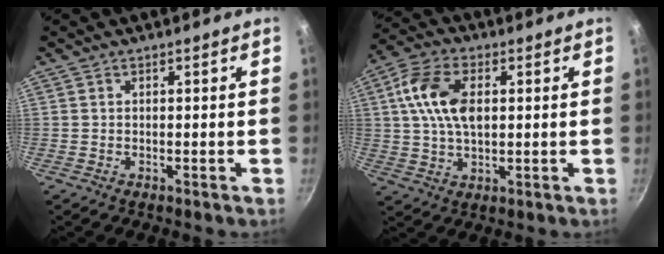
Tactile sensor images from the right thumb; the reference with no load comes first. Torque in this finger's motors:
{"motor_torque": [0.21, 2.62, 1.24, 0.02, 0.20]}